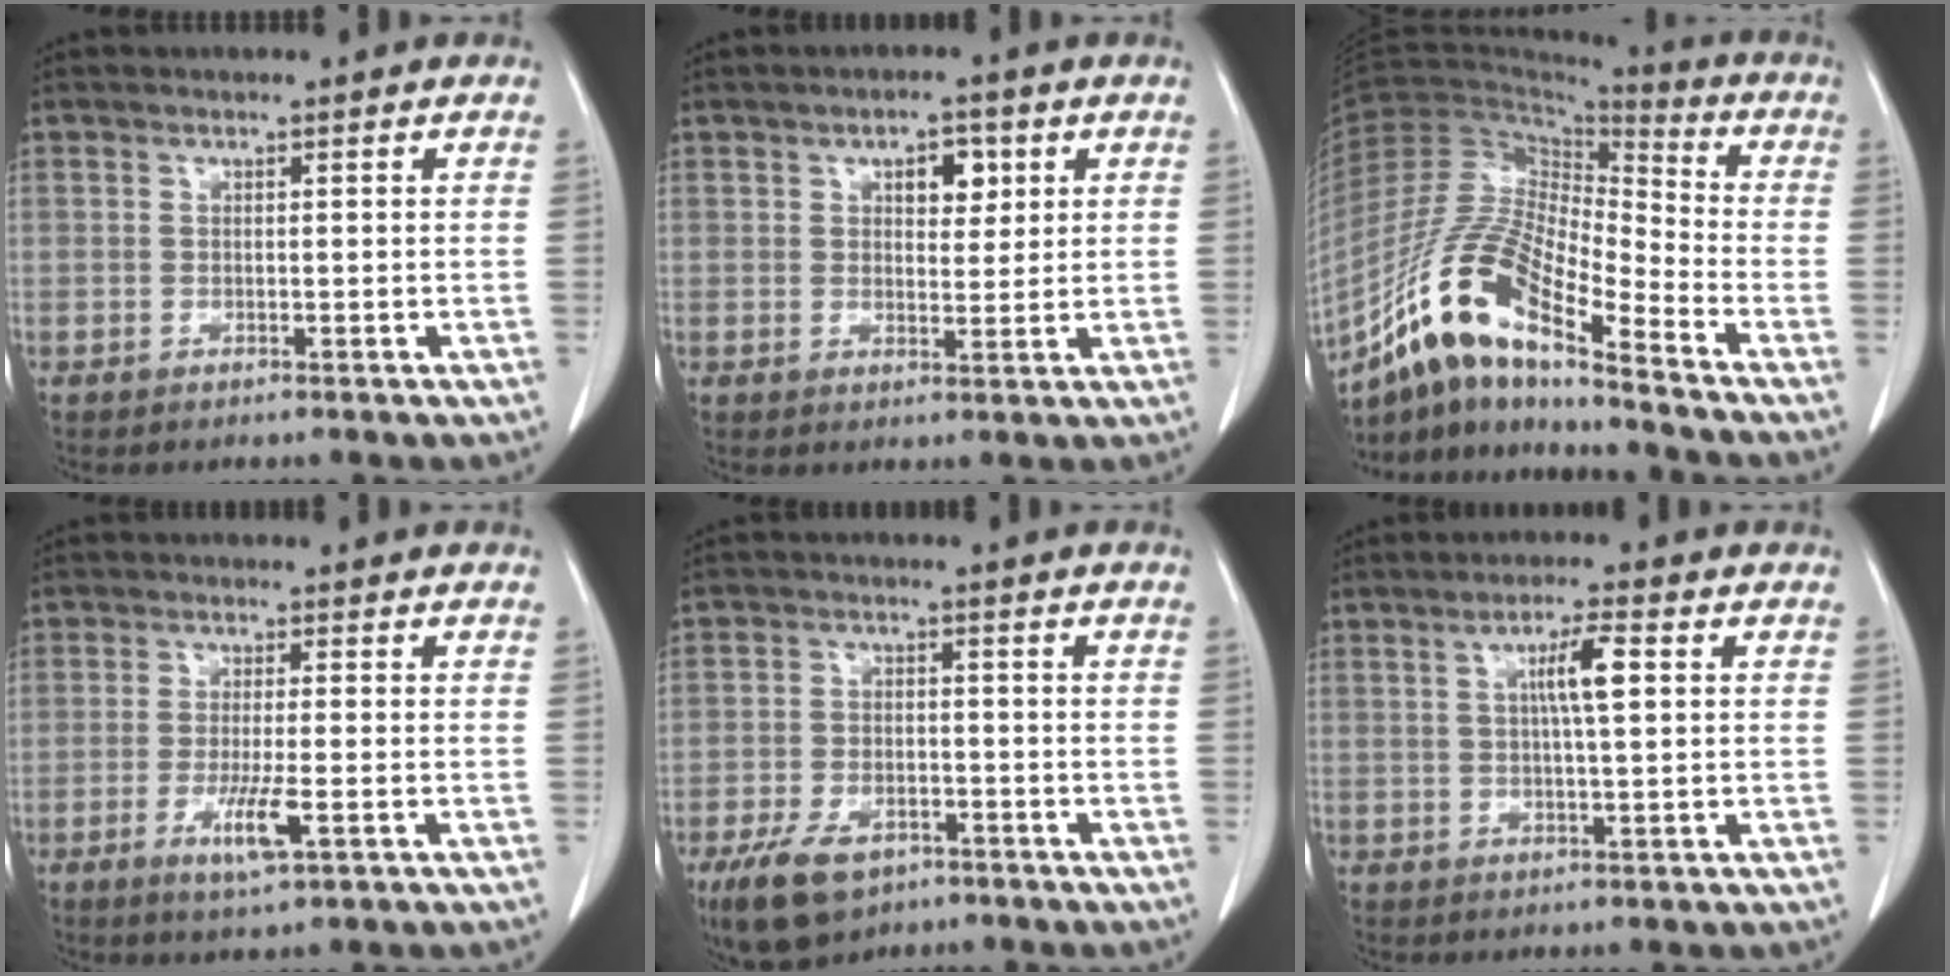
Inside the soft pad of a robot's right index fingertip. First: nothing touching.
{"total": 4.3, "force": [1.8, 2.3, 3.2], "torque": [-0.045, 0.006, 0.027]}
{"total": 16.4, "force": [-11.2, 2.8, 11.7], "torque": [-0.236, -0.002, -0.205]}
{"total": 5.5, "force": [-2.1, 0.3, 5.0], "torque": [-0.096, -0.012, -0.035]}
{"total": 8.6, "force": [-5.3, 4.6, 4.9], "torque": [-0.096, -0.006, -0.085]}
{"total": 5.1, "force": [1.2, 0.3, 5.0], "torque": [-0.089, 0.004, 0.019]}